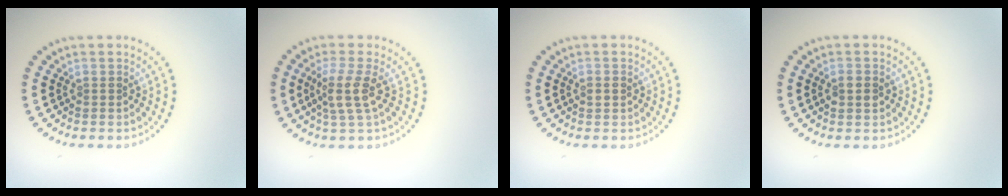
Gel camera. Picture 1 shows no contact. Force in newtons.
{"total": 2.9, "press": 2.4, "slide": 1.7}
{"total": 1.2, "press": 1.2, "slide": 0.1}
{"total": 1.5, "press": 1.4, "slide": 0.1}